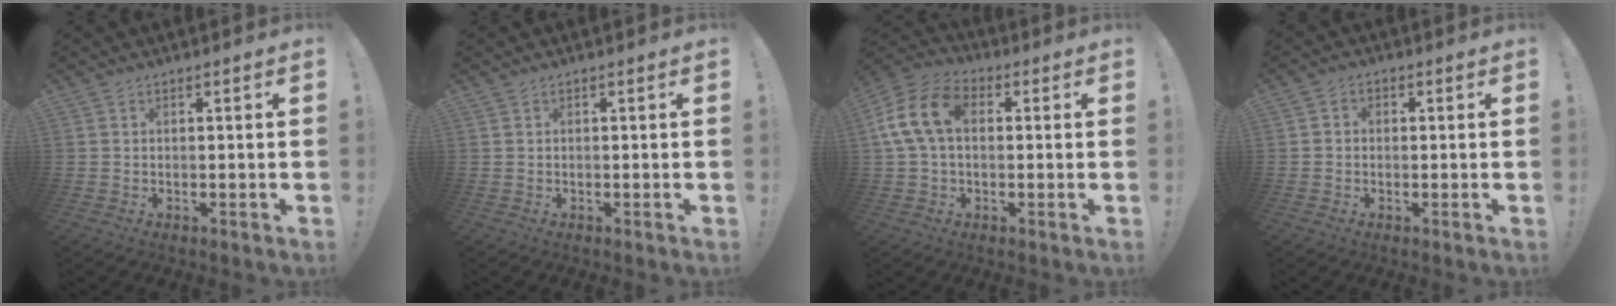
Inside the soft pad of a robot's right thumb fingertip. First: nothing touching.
{"total": 0.0}
{"total": 13.9, "force": [2.5, 9.2, 10.2], "torque": [-0.202, 0.014, 0.049]}
{"total": 2.1, "force": [-0.6, 1.7, 1.1], "torque": [-0.015, 0.008, -0.011]}